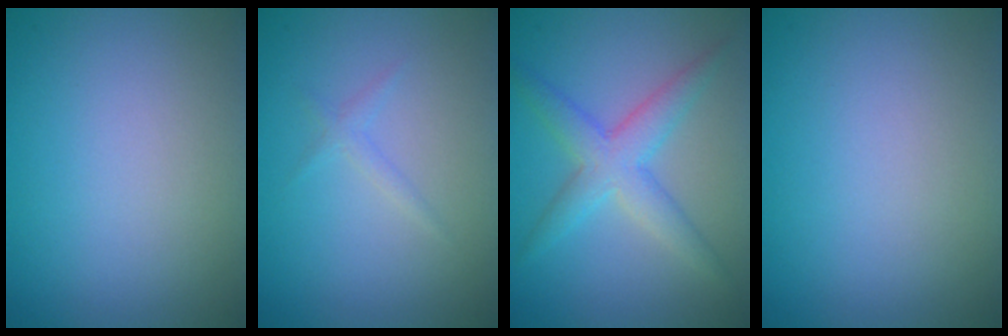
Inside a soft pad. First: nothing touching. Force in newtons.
{"total": 0.9, "press": 0.9, "slide": 0.0}
{"total": 3.8, "press": 3.8, "slide": 0.1}
{"total": 0.0}